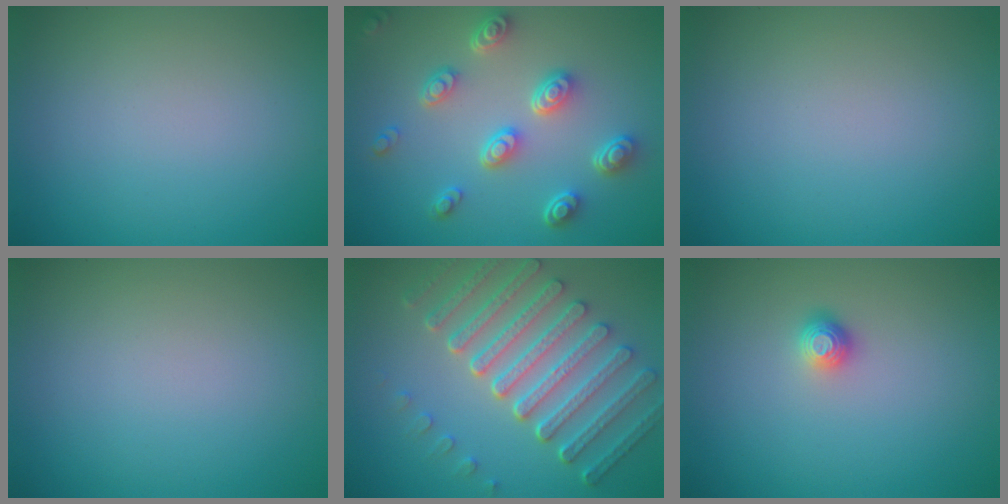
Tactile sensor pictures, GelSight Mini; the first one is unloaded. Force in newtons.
{"total": 4.9, "press": 3.7, "slide": 3.2}
{"total": 0.0}
{"total": 0.0}
{"total": 7.4, "press": 5.6, "slide": 4.9}
{"total": 1.1, "press": 1.0, "slide": 0.5}